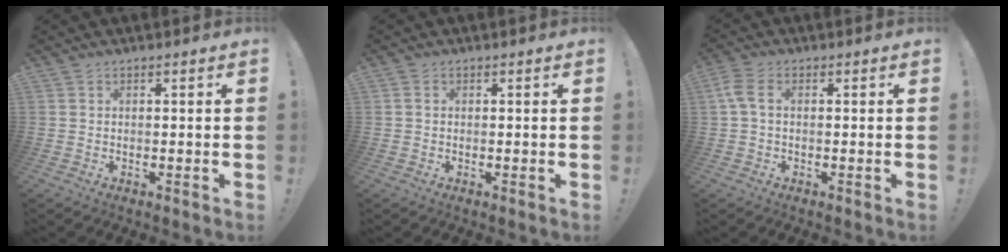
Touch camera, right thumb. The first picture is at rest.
{"total": 0.7, "force": [0.0, 0.7, 0.2], "torque": [-0.009, 0.004, 0.001]}
{"total": 4.3, "force": [0.6, 2.5, 3.5], "torque": [-0.082, 0.004, 0.012]}